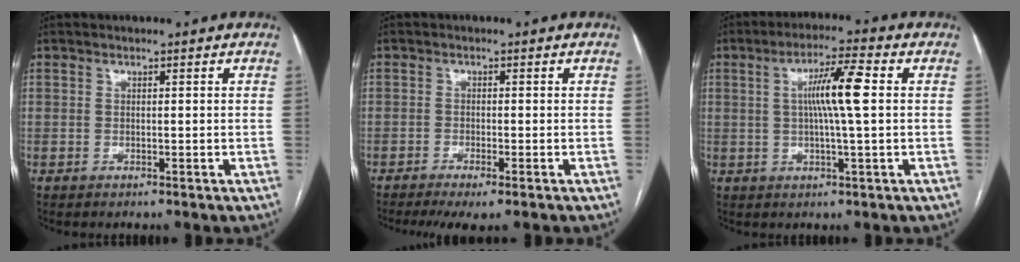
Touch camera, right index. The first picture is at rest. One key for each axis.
{"total": 5.1, "fx": -3.7, "fy": 0.7, "fz": 3.5, "tx": -0.053, "ty": -0.011, "tz": -0.056}
{"total": 8.0, "fx": 1.1, "fy": -0.1, "fz": 7.9, "tx": -0.141, "ty": 0.007, "tz": 0.015}